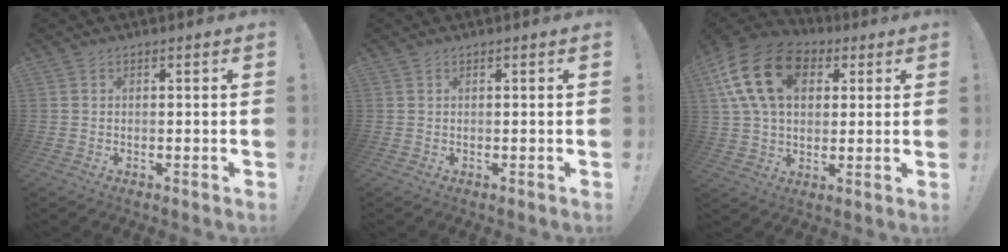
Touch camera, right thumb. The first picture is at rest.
{"total": 0.0}
{"total": 19.7, "force": [6.7, 13.4, 12.9], "torque": [-0.234, -0.009, 0.121]}